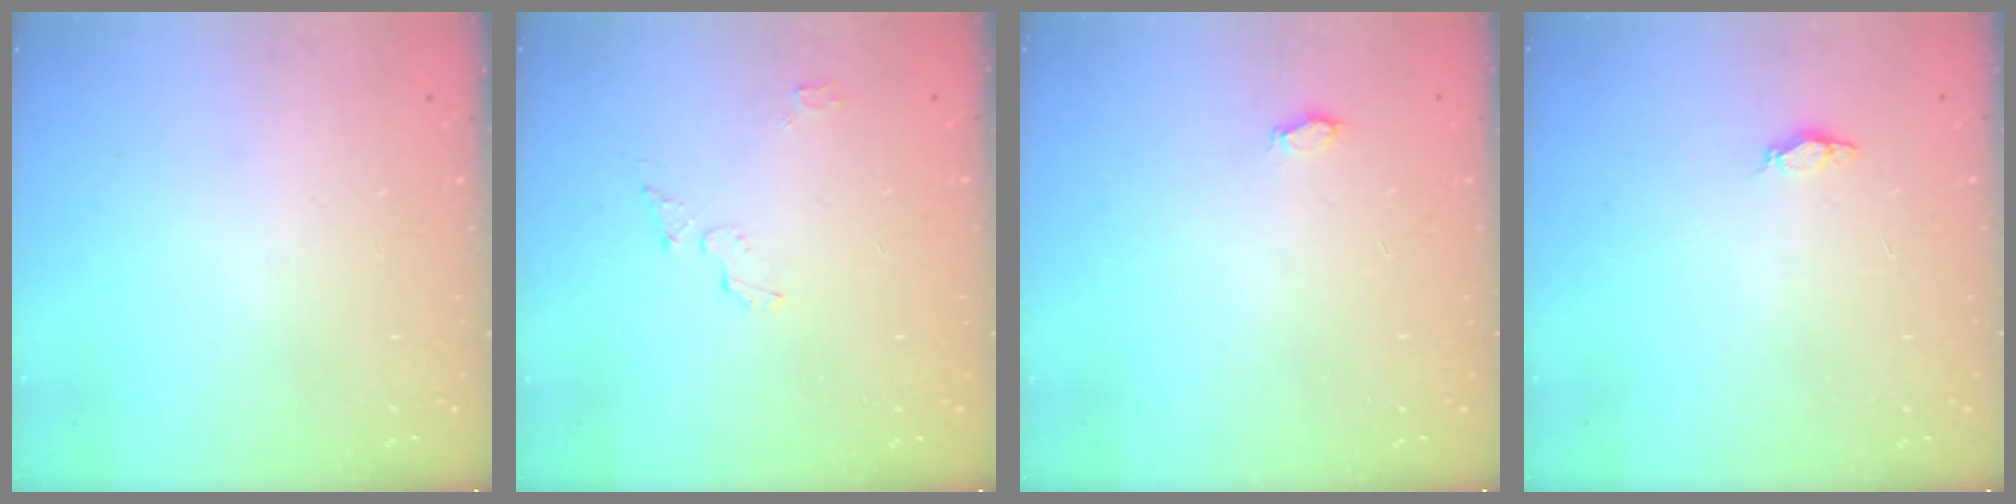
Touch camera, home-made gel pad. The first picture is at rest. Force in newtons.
{"total": 4.6, "press": 4.6, "slide": 0.4}
{"total": 2.9, "press": 2.7, "slide": 1.2}
{"total": 4.0, "press": 3.7, "slide": 1.5}